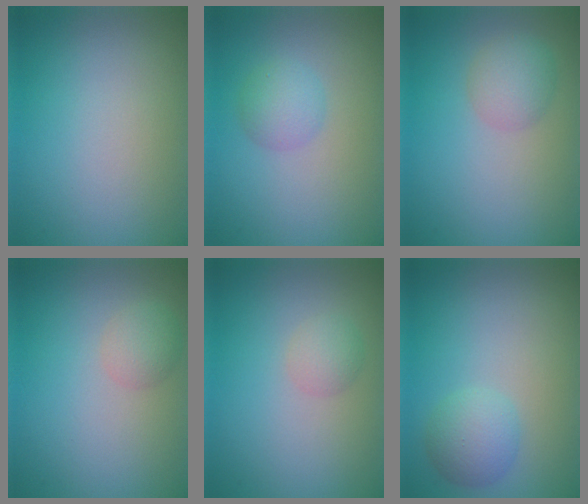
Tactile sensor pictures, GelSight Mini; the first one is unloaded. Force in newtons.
{"total": 2.2, "press": 2.2, "slide": 0.1}
{"total": 2.5, "press": 2.5, "slide": 0.1}
{"total": 1.7, "press": 1.7, "slide": 0.1}
{"total": 1.5, "press": 1.5, "slide": 0.1}
{"total": 2.7, "press": 2.7, "slide": 0.2}